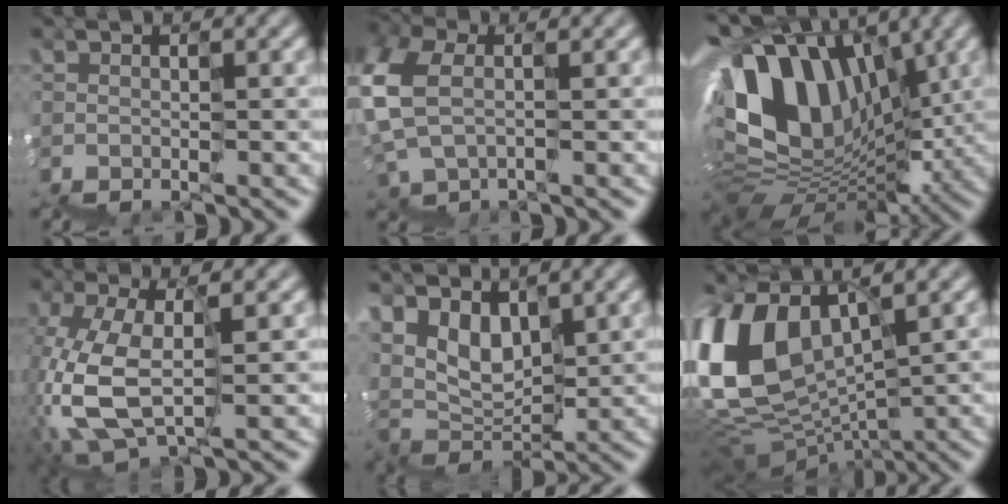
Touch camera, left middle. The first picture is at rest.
{"total": 2.5, "force": [0.3, 2.0, 1.3], "torque": [-0.076, 0.014, -0.006]}
{"total": 12.2, "force": [3.7, 8.9, 7.5], "torque": [-0.152, 0.040, 0.052]}
{"total": 4.7, "force": [-0.9, 2.5, 3.9], "torque": [-0.120, 0.013, -0.019]}
{"total": 3.4, "force": [2.9, 1.7, 0.4], "torque": [-0.015, 0.010, 0.052]}
{"total": 9.3, "force": [3.4, 6.3, 6.0], "torque": [-0.172, 0.020, 0.060]}